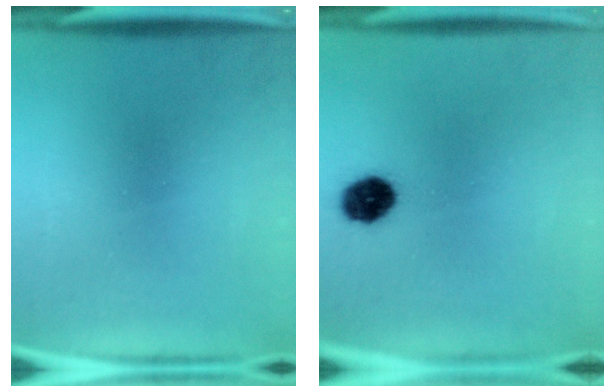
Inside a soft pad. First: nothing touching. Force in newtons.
{"total": 7.0}